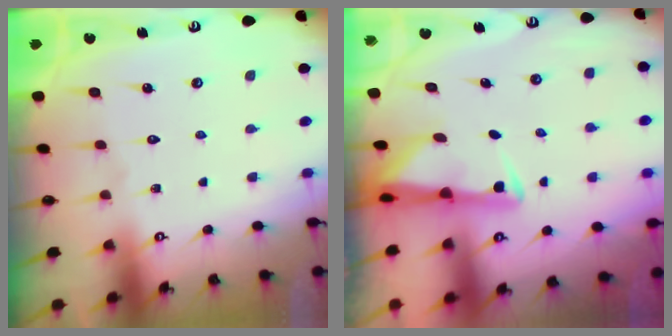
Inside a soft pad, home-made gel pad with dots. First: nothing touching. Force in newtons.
{"total": 3.1, "press": 3.1, "slide": 0.5}